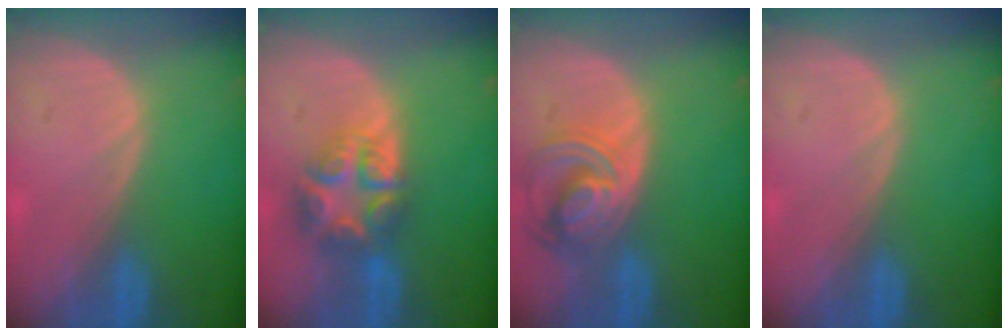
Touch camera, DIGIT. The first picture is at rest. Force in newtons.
{"total": 8.0, "press": 6.9, "slide": 4.2}
{"total": 8.3, "press": 7.1, "slide": 4.2}
{"total": 0.0}